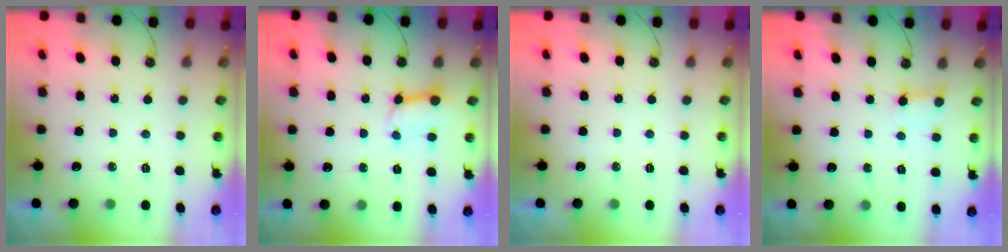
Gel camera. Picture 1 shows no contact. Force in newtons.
{"total": 7.4, "press": 7.3, "slide": 0.7}
{"total": 0.0}
{"total": 2.2, "press": 2.2, "slide": 0.1}